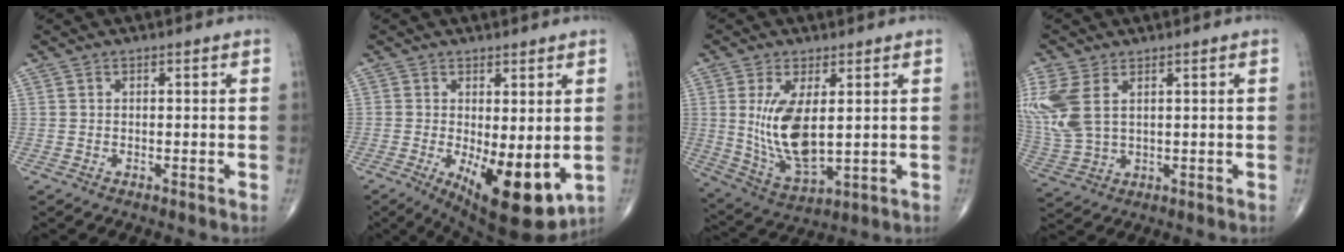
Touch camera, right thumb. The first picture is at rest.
{"total": 12.8, "force": [-2.6, 5.0, 11.5], "torque": [-0.164, -0.028, -0.021]}
{"total": 12.6, "force": [1.8, 5.5, 11.1], "torque": [-0.214, -0.025, 0.052]}
{"total": 13.4, "force": [4.1, 7.9, 10.0], "torque": [-0.267, -0.006, 0.096]}